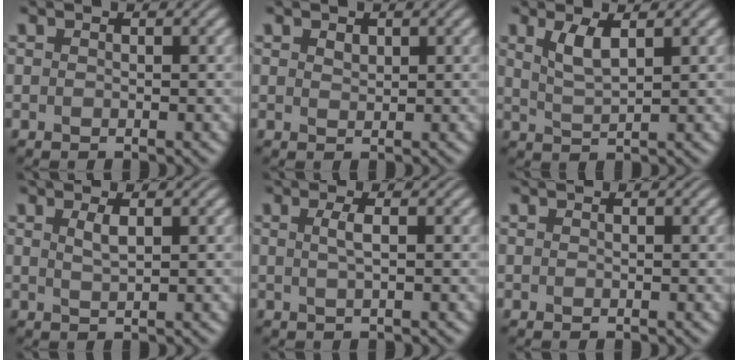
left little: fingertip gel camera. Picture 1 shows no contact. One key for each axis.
{"total": 0.9, "fx": 0.6, "fy": 0.5, "fz": 0.4, "tx": -0.009, "ty": 0.000, "tz": 0.012}
{"total": 2.7, "fx": 1.3, "fy": 0.8, "fz": 2.2, "tx": -0.046, "ty": -0.003, "tz": 0.028}
{"total": 1.4, "fx": 0.6, "fy": 0.4, "fz": 1.2, "tx": -0.025, "ty": 0.001, "tz": 0.012}
{"total": 1.5, "fx": 0.2, "fy": 0.4, "fz": 1.5, "tx": -0.029, "ty": 0.003, "tz": 0.002}
{"total": 0.0}